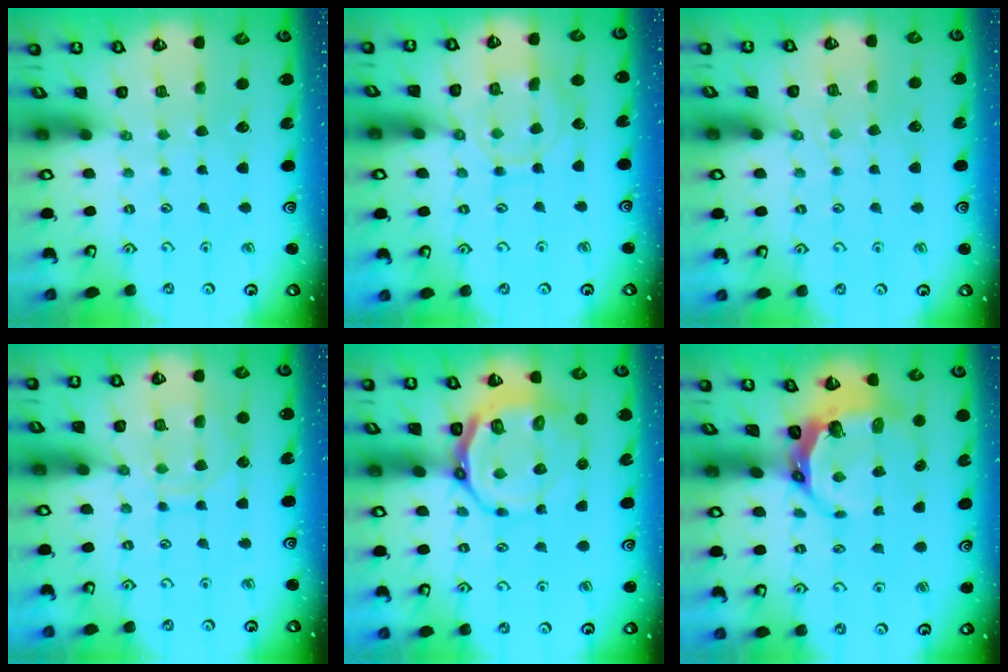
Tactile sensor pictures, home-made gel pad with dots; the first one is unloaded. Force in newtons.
{"total": 10.7, "press": 10.7, "slide": 0.9}
{"total": 2.5, "press": 2.4, "slide": 0.4}
{"total": 10.3, "press": 10.2, "slide": 1.0}
{"total": 14.4, "press": 14.0, "slide": 3.4}
{"total": 8.0, "press": 6.4, "slide": 4.7}